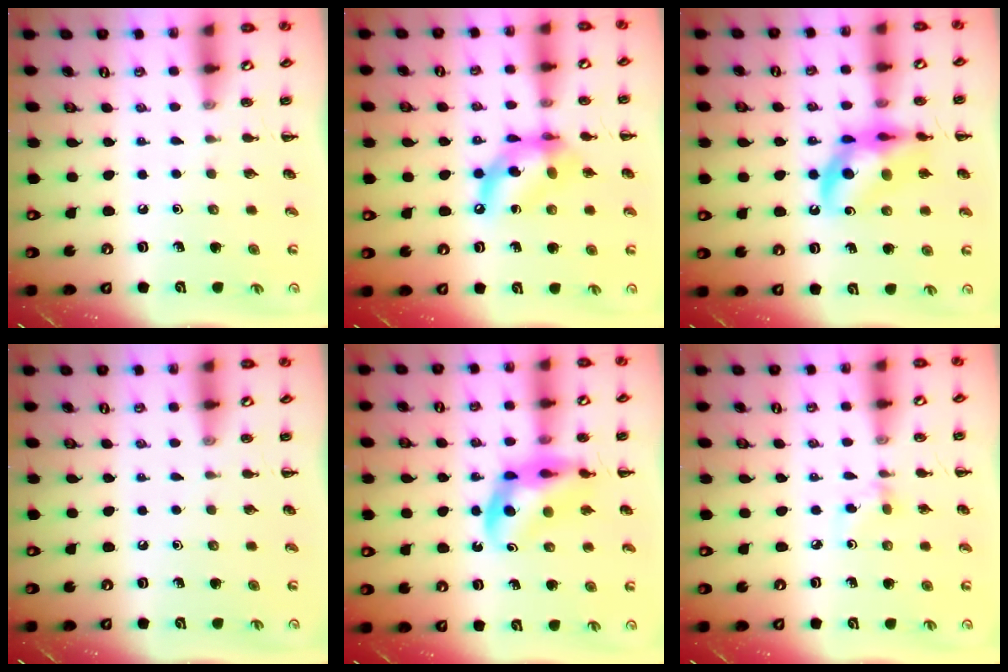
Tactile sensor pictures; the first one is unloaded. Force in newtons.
{"total": 12.9, "press": 12.5, "slide": 3.3}
{"total": 14.8, "press": 14.4, "slide": 3.3}
{"total": 0.0}
{"total": 11.8, "press": 11.3, "slide": 3.2}
{"total": 2.9, "press": 2.7, "slide": 1.0}